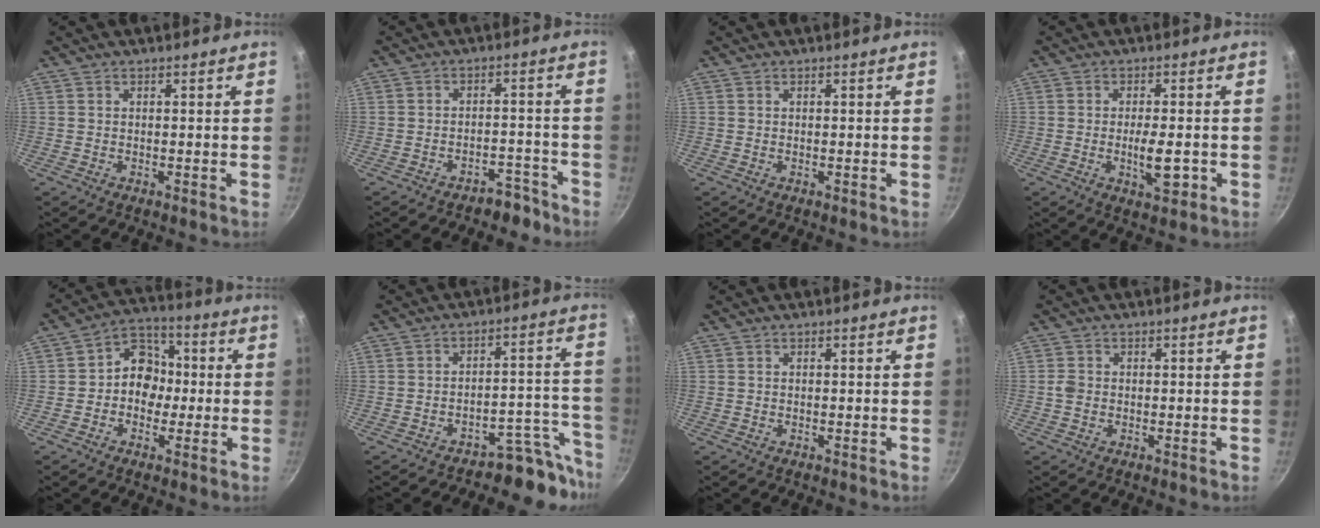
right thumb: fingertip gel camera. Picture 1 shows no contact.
{"total": 5.0, "force": [-4.0, 2.5, 1.5], "torque": [0.007, 0.056, -0.043]}
{"total": 0.0}
{"total": 6.1, "force": [-1.4, 2.2, 5.5], "torque": [-0.081, 0.002, -0.018]}
{"total": 9.2, "force": [-0.6, 7.7, 5.0], "torque": [-0.022, 0.028, -0.027]}
{"total": 10.1, "force": [-9.0, 3.7, 2.6], "torque": [0.036, 0.107, -0.134]}
{"total": 0.0}
{"total": 1.8, "force": [-0.3, 1.5, 0.9], "torque": [-0.017, 0.008, -0.008]}